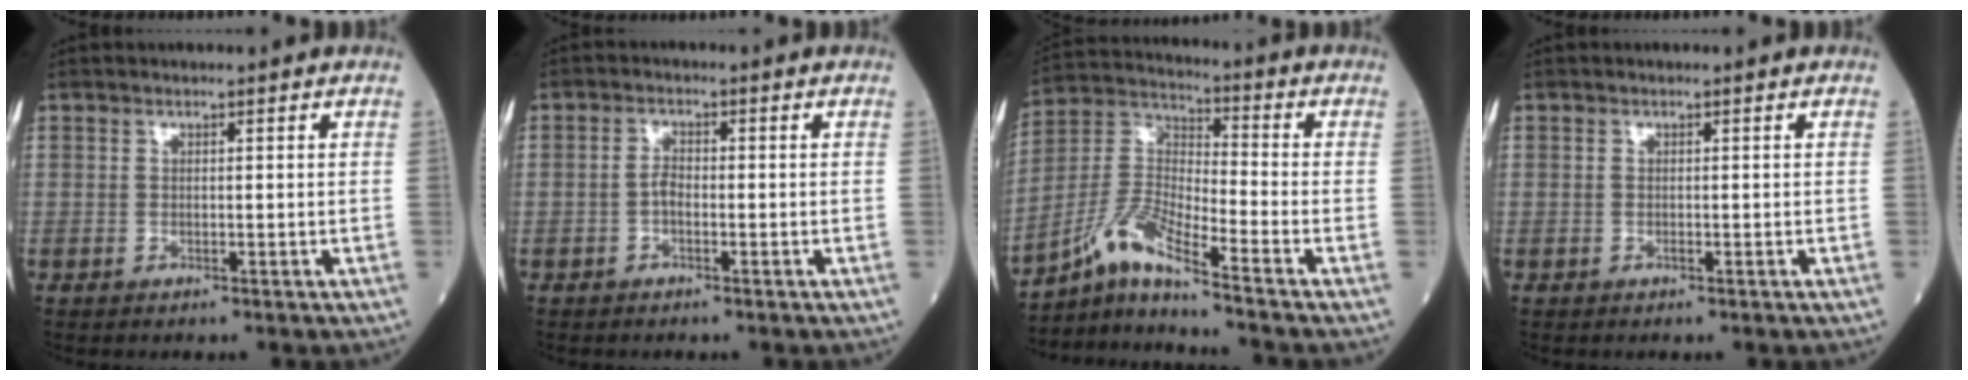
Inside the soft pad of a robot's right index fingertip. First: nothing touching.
{"total": 1.8, "force": [-0.7, 0.7, 1.5], "torque": [-0.024, 0.004, -0.012]}
{"total": 9.3, "force": [-7.0, -0.4, 6.0], "torque": [-0.141, 0.001, -0.138]}
{"total": 0.0}